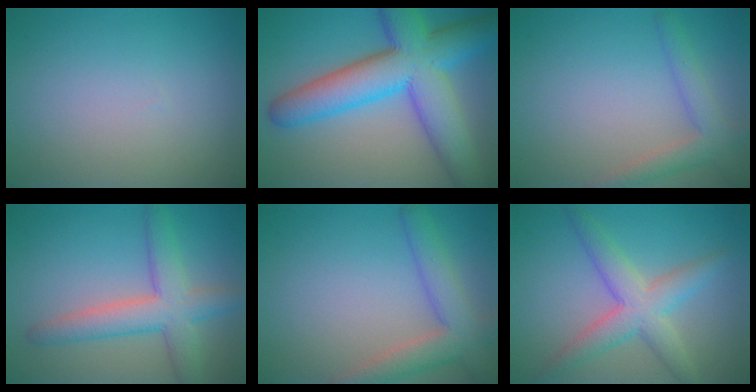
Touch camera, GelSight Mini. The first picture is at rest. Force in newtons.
{"total": 11.2, "press": 11.2, "slide": 0.1}
{"total": 2.9, "press": 2.9, "slide": 0.2}
{"total": 5.5, "press": 5.5, "slide": 0.3}
{"total": 4.7, "press": 4.7, "slide": 0.4}
{"total": 4.8, "press": 4.8, "slide": 0.3}